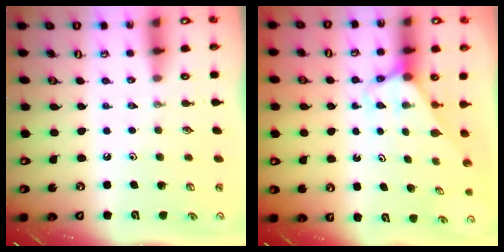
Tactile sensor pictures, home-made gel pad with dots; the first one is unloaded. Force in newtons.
{"total": 2.7, "press": 2.7, "slide": 0.1}